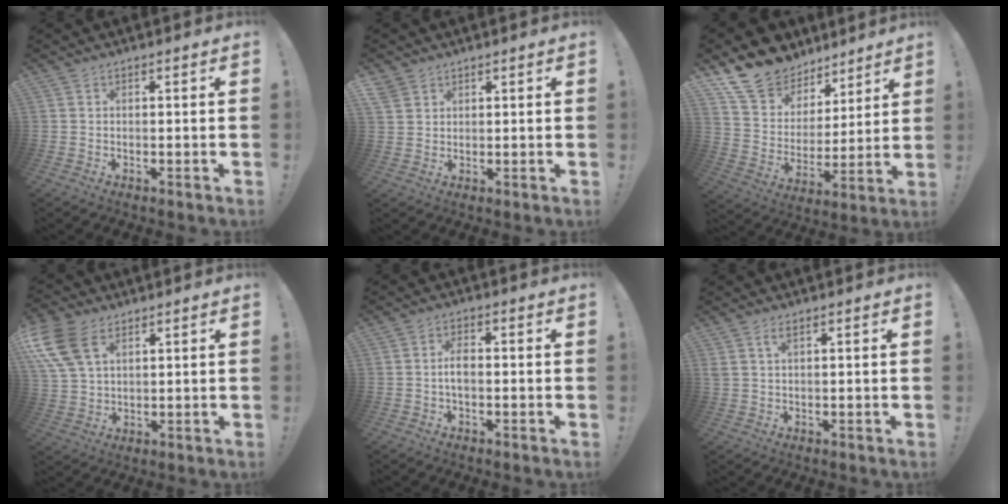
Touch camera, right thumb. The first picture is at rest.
{"total": 3.3, "force": [2.5, 2.0, 0.7], "torque": [-0.014, -0.014, 0.048]}
{"total": 14.7, "force": [11.1, 9.0, 3.6], "torque": [-0.075, -0.078, 0.213]}
{"total": 12.7, "force": [5.8, 7.6, 8.4], "torque": [-0.173, -0.020, 0.110]}
{"total": 4.0, "force": [-0.7, 1.8, 3.5], "torque": [-0.076, 0.009, -0.013]}
{"total": 2.4, "force": [1.2, 0.8, 1.9], "torque": [-0.039, 0.000, 0.021]}